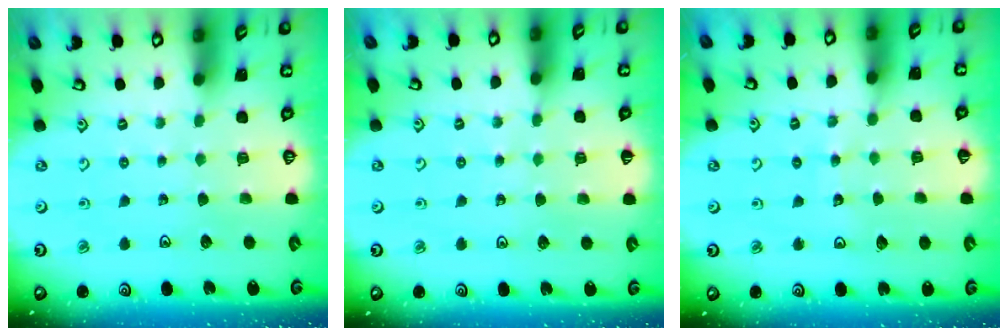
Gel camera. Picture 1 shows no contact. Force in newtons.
{"total": 3.2, "press": 3.1, "slide": 0.4}
{"total": 7.1, "press": 7.1, "slide": 0.9}